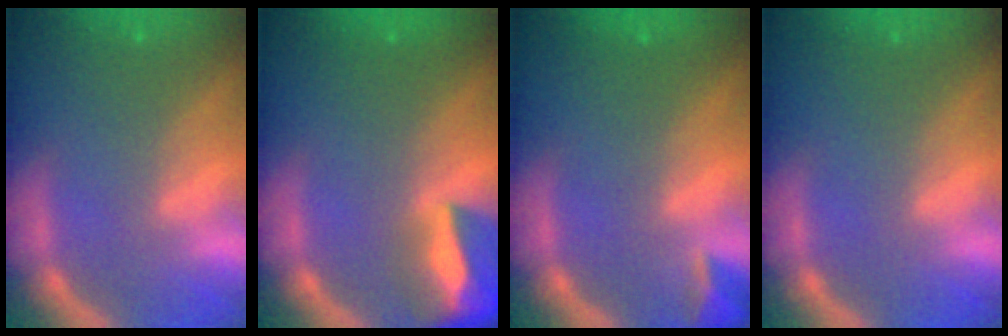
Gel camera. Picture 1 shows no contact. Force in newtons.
{"total": 9.0}
{"total": 1.9}
{"total": 0.0}